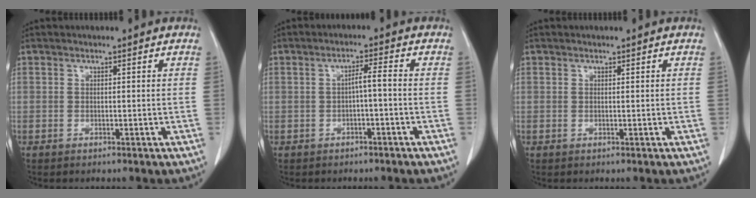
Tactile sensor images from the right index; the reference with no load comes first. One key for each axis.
{"total": 2.9, "fx": -0.5, "fy": 0.5, "fz": 2.8, "tx": -0.052, "ty": 0.010, "tz": -0.006}
{"total": 0.0}